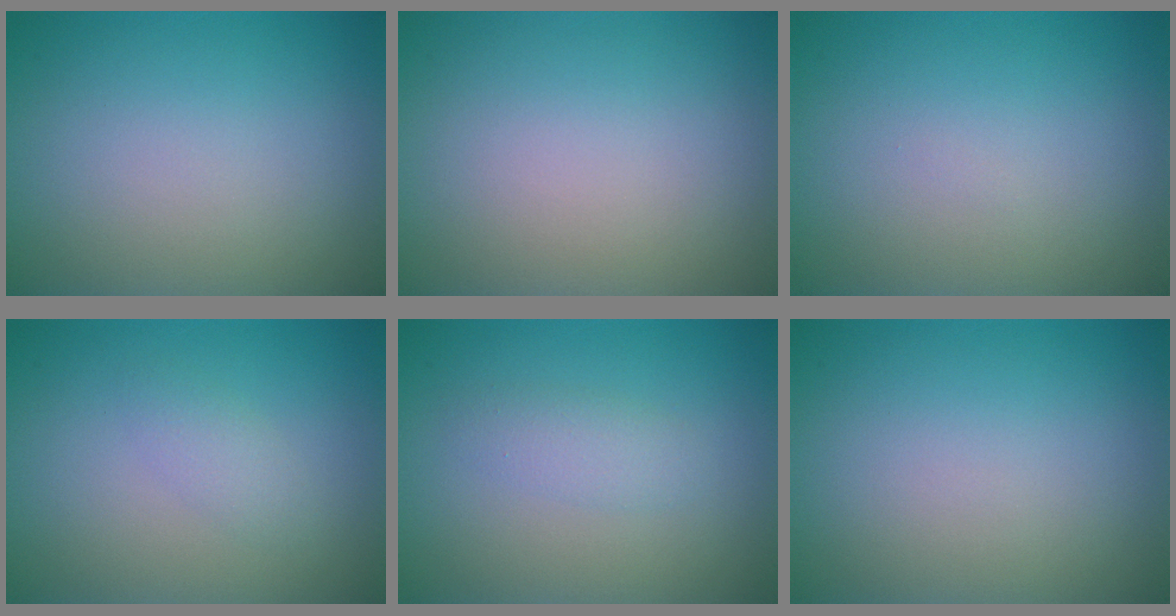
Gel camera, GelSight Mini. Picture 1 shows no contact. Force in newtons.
{"total": 0.0}
{"total": 0.0}
{"total": 1.4, "press": 1.4, "slide": 0.1}
{"total": 1.6, "press": 1.6, "slide": 0.0}
{"total": 0.0}